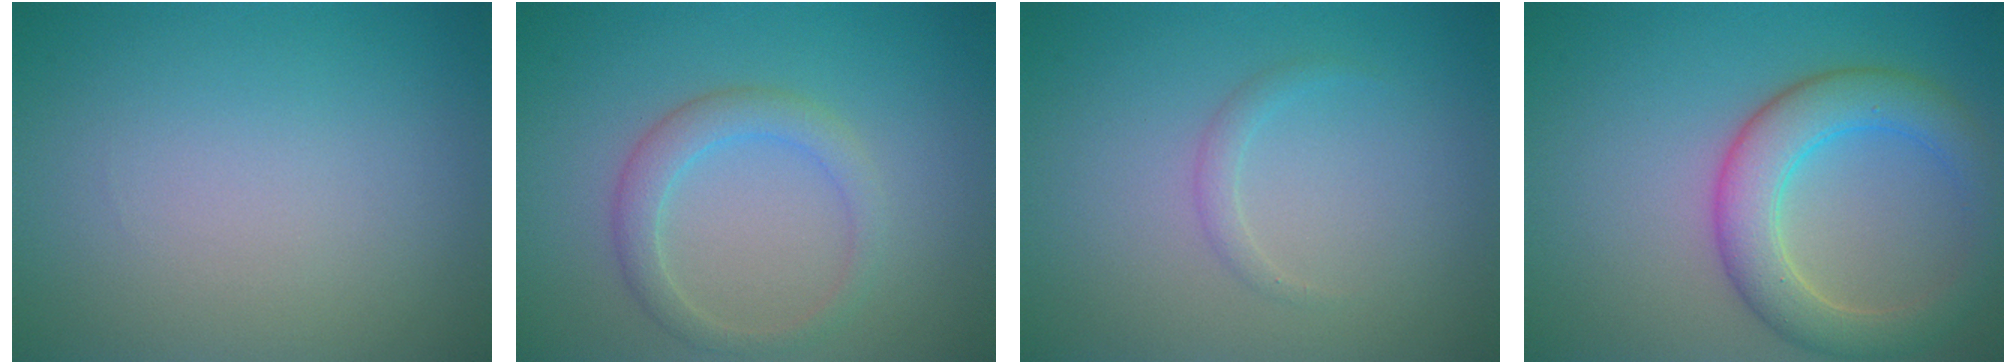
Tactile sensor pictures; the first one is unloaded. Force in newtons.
{"total": 2.6, "press": 2.5, "slide": 0.2}
{"total": 1.0, "press": 1.0, "slide": 0.1}
{"total": 5.6, "press": 5.6, "slide": 0.2}